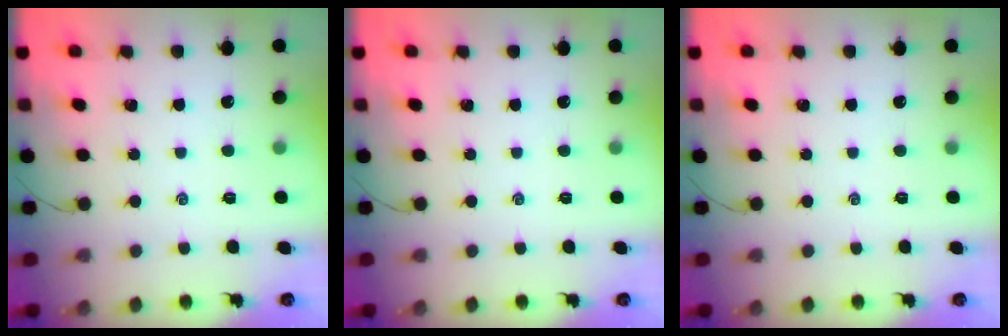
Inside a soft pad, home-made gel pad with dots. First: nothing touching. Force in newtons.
{"total": 0.0}
{"total": 0.0}